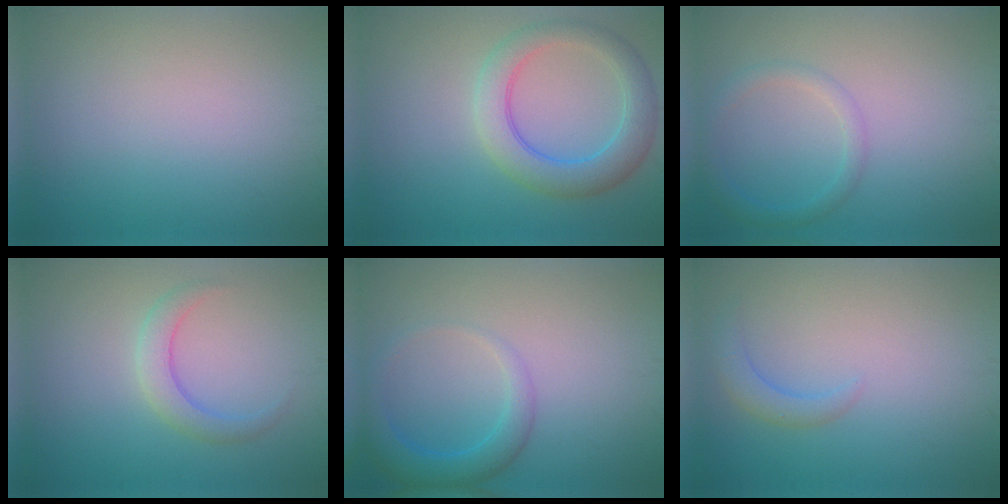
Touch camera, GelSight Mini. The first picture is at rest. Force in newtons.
{"total": 5.1, "press": 5.1, "slide": 0.1}
{"total": 1.9, "press": 1.9, "slide": 0.2}
{"total": 2.4, "press": 2.4, "slide": 0.0}
{"total": 3.2, "press": 3.2, "slide": 0.3}
{"total": 1.8, "press": 1.8, "slide": 0.3}